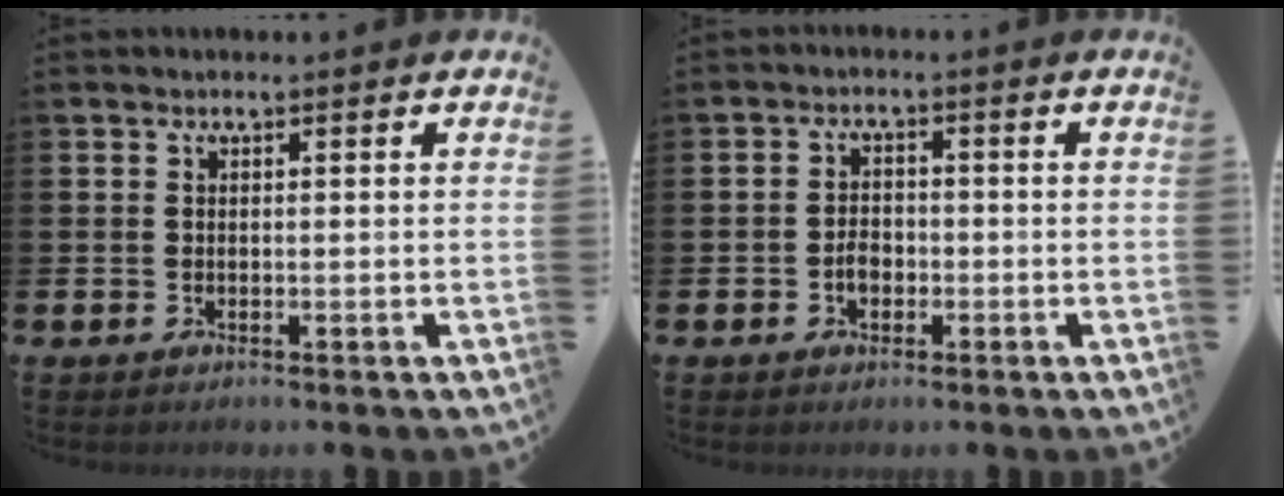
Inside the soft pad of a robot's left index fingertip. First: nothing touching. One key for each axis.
{"total": 2.4, "fx": -0.8, "fy": 1.7, "fz": 1.5, "tx": -0.017, "ty": -0.001, "tz": -0.019}